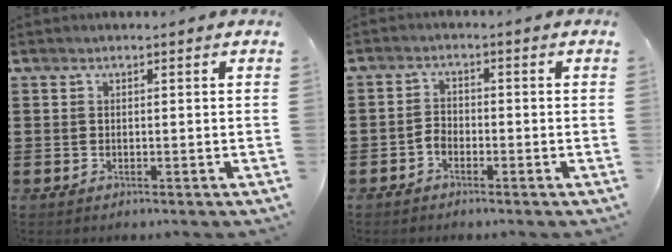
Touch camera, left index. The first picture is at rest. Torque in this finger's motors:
{"motor_torque": [0.48, 0.25, 0.18, 0.04]}